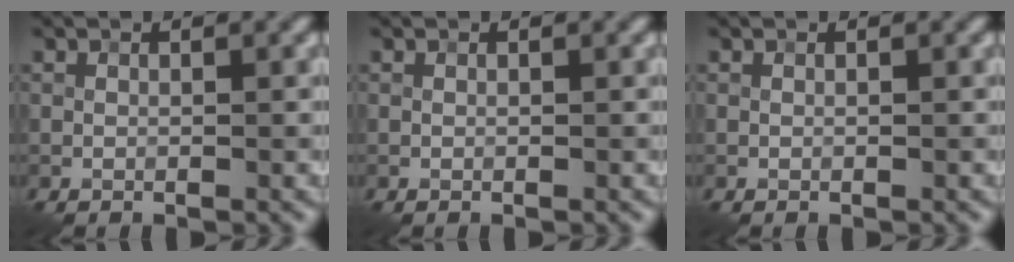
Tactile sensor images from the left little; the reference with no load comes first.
{"total": 0.0}
{"total": 0.0}